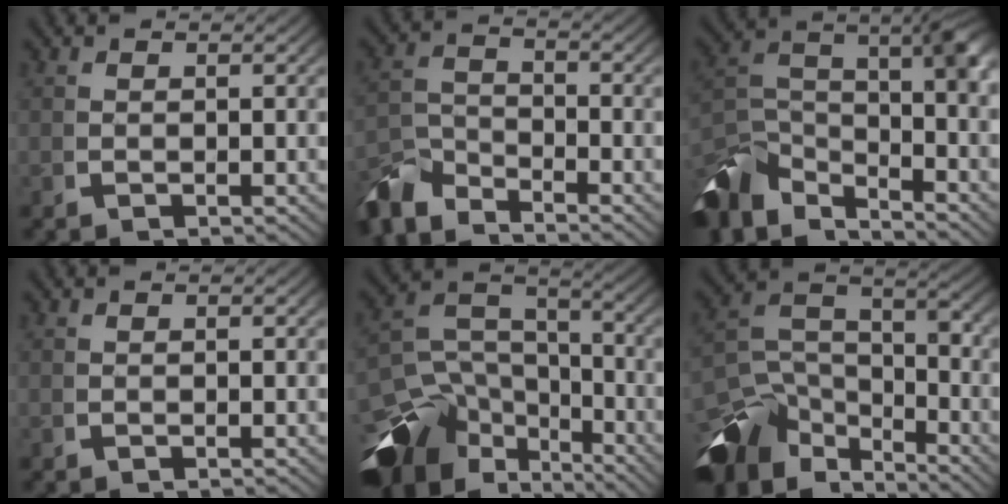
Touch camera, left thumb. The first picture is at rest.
{"total": 5.0, "force": [-3.8, 2.5, 2.2], "torque": [-0.035, -0.012, -0.072]}
{"total": 12.9, "force": [-3.2, 8.0, 9.6], "torque": [-0.206, -0.041, -0.040]}
{"total": 0.0}
{"total": 15.3, "force": [-5.1, 10.5, 9.9], "torque": [-0.182, -0.056, -0.063]}
{"total": 12.9, "force": [-4.1, 8.4, 8.9], "torque": [-0.176, -0.046, -0.052]}